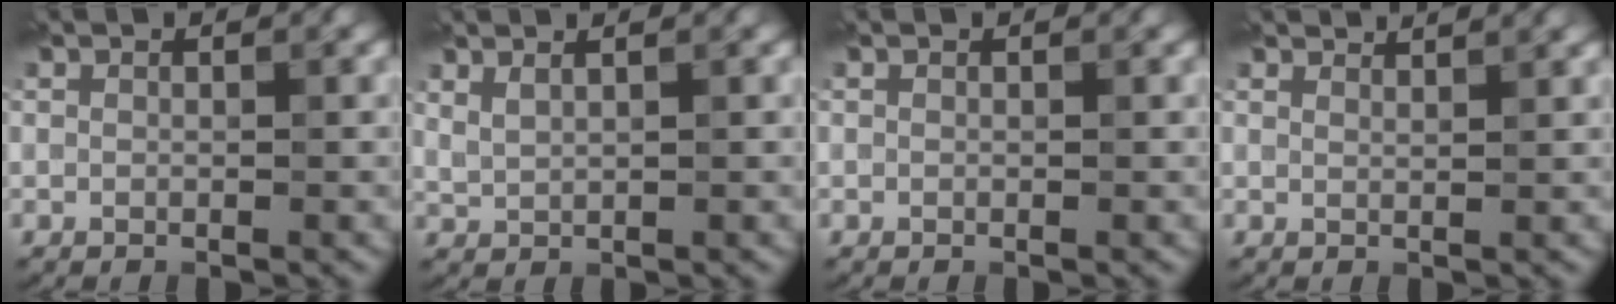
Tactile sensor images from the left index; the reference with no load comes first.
{"total": 1.8, "force": [1.4, 0.6, 1.0], "torque": [-0.018, 0.003, 0.026]}
{"total": 0.0}
{"total": 3.1, "force": [2.9, 0.5, 0.9], "torque": [-0.004, 0.006, 0.029]}